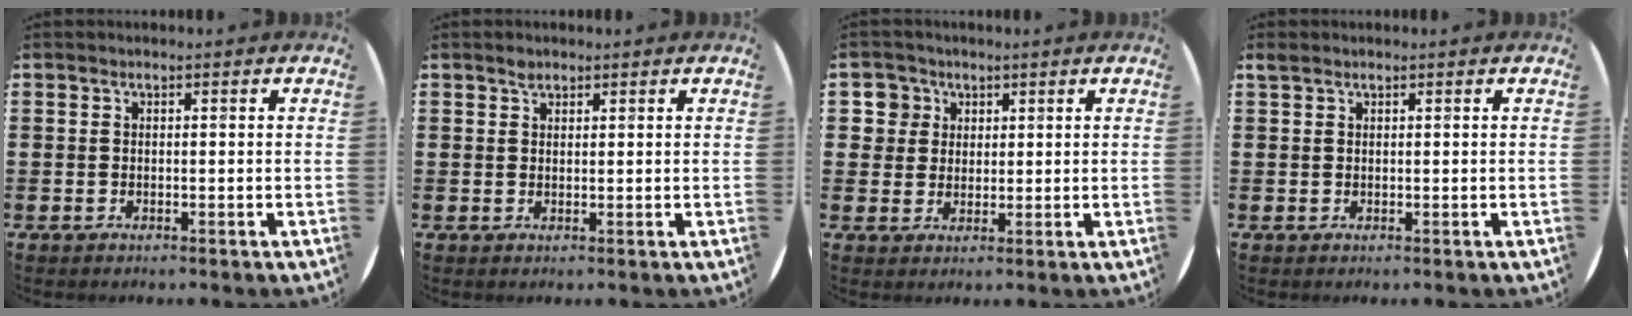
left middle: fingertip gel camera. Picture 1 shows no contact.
{"total": 1.2, "force": [1.0, 0.5, 0.3], "torque": [0.001, -0.001, 0.018]}
{"total": 3.7, "force": [1.8, 3.2, 0.2], "torque": [-0.003, 0.006, 0.032]}
{"total": 0.6, "force": [0.5, 0.2, 0.1], "torque": [-0.003, 0.002, 0.011]}